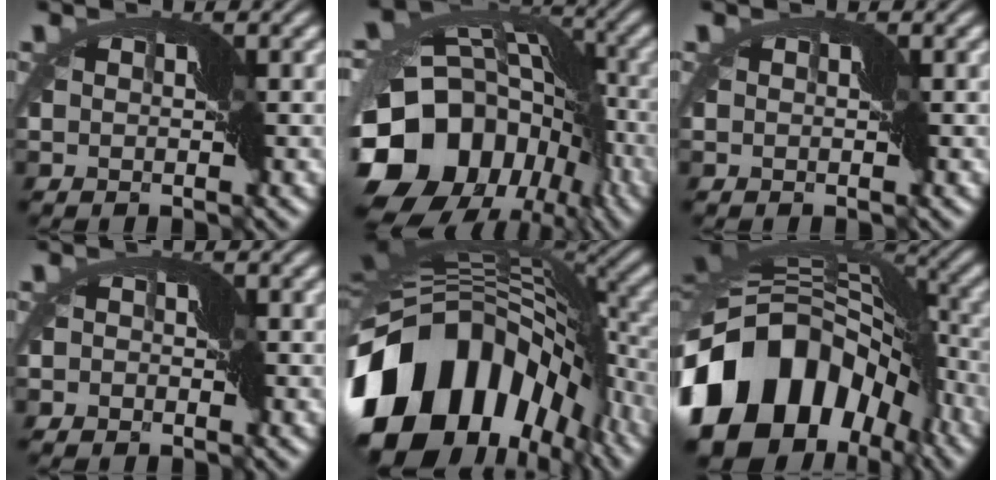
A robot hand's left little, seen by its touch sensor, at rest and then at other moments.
{"total": 19.1, "force": [-8.5, 13.9, 9.9], "torque": [-0.206, -0.024, -0.137]}
{"total": 0.0}
{"total": 2.4, "force": [-2.0, 1.2, 0.2], "torque": [-0.003, 0.002, -0.036]}
{"total": 16.1, "force": [-5.8, 10.0, 11.2], "torque": [-0.239, -0.005, -0.115]}
{"total": 16.0, "force": [-6.5, 10.8, 9.9], "torque": [-0.211, 0.002, -0.124]}